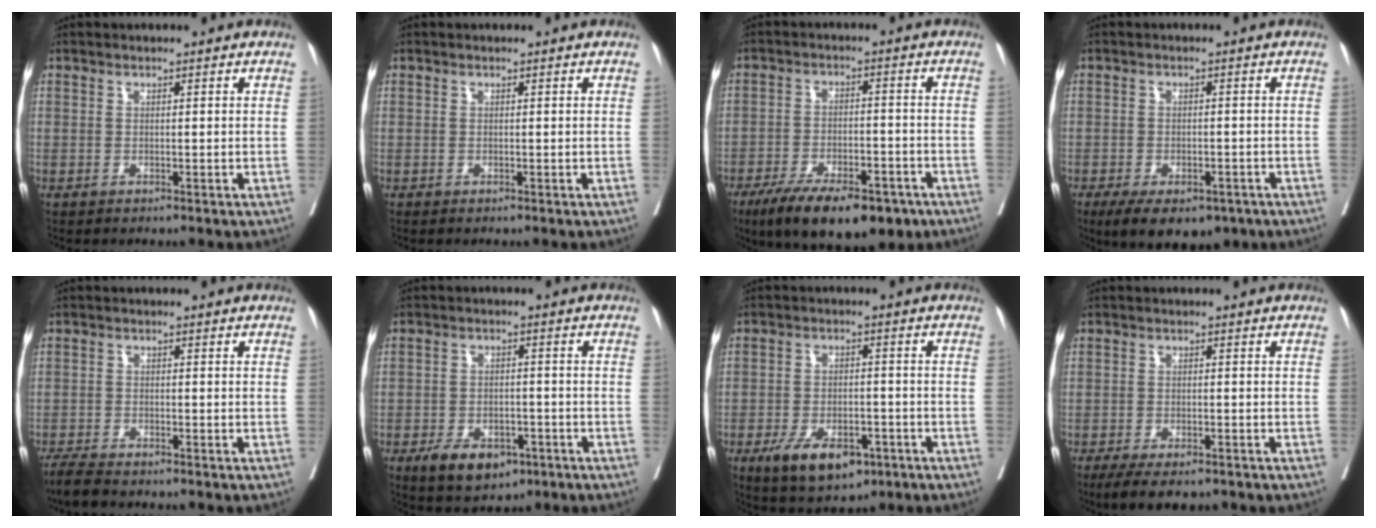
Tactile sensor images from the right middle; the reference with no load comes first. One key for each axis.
{"total": 0.0}
{"total": 15.0, "fx": -10.3, "fy": 5.4, "fz": 9.5, "tx": -0.140, "ty": -0.011, "tz": -0.161}
{"total": 10.9, "fx": -7.2, "fy": 5.3, "fz": 6.2, "tx": -0.095, "ty": -0.007, "tz": -0.103}
{"total": 3.8, "fx": -3.4, "fy": 0.4, "fz": 1.7, "tx": -0.031, "ty": -0.011, "tz": -0.062}
{"total": 7.7, "fx": -4.4, "fy": 4.4, "fz": 4.6, "tx": -0.074, "ty": -0.001, "tz": -0.063}
{"total": 9.5, "fx": -5.3, "fy": 4.6, "fz": 6.4, "tx": -0.104, "ty": -0.007, "tz": -0.077}
{"total": 7.0, "fx": -5.3, "fy": 2.4, "fz": 3.9, "tx": -0.052, "ty": -0.007, "tz": -0.083}